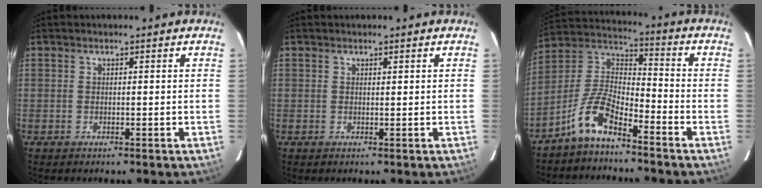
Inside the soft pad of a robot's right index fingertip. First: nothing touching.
{"total": 0.0}
{"total": 8.7, "force": [-6.4, 2.3, 5.5], "torque": [-0.125, 0.022, -0.129]}